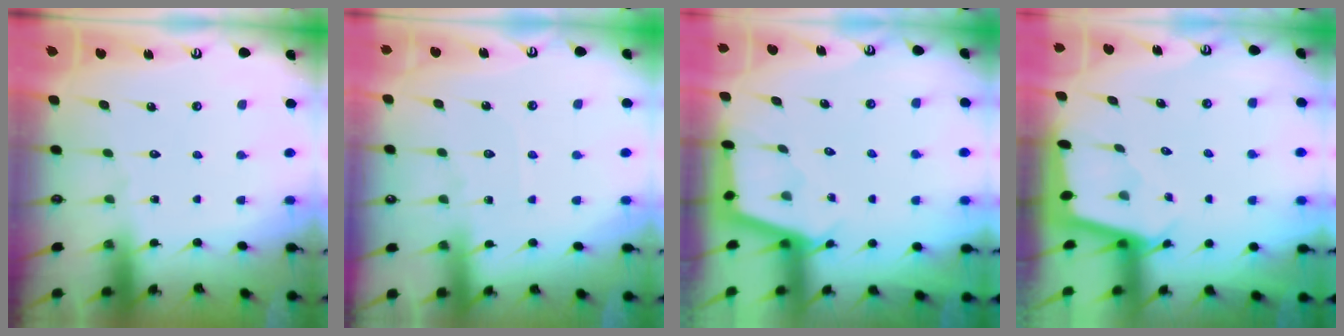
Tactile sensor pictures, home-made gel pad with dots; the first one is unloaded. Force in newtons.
{"total": 3.1, "press": 3.1, "slide": 0.5}
{"total": 2.4, "press": 2.4, "slide": 0.2}
{"total": 1.8, "press": 1.8, "slide": 0.2}